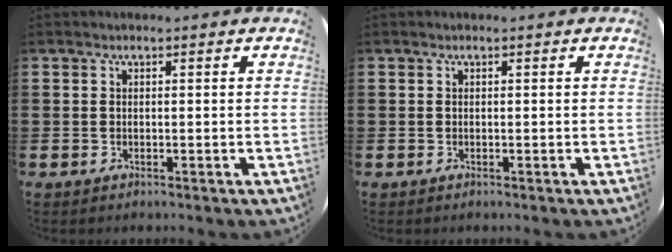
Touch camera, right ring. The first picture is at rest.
{"total": 0.0}